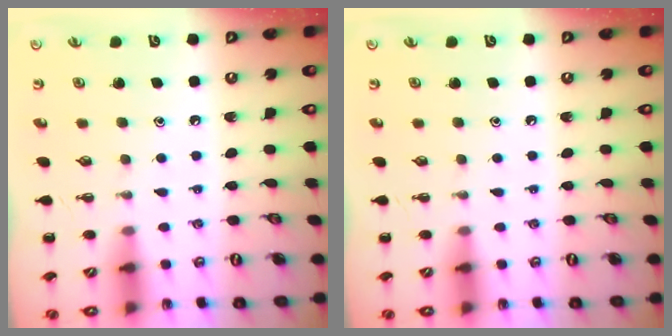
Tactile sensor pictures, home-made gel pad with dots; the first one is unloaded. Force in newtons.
{"total": 0.0}